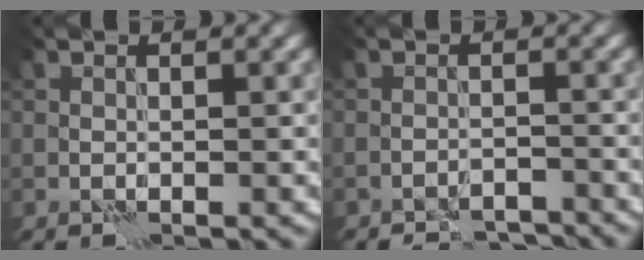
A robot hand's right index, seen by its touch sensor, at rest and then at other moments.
{"total": 3.2, "force": [-3.0, 0.8, 0.7], "torque": [-0.004, 0.003, -0.049]}